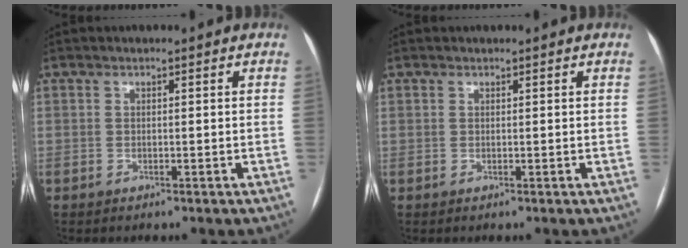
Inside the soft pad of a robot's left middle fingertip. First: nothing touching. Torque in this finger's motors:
{"motor_torque": [0.87, -1.26, -0.08, -0.21]}